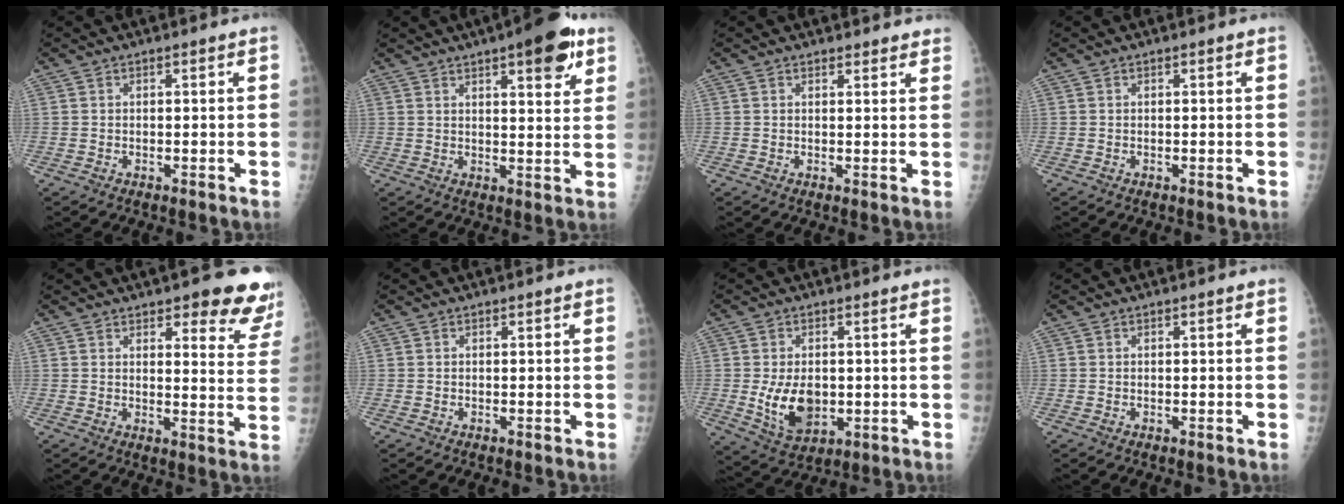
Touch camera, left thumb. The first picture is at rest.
{"total": 11.3, "force": [6.3, 3.4, 8.7], "torque": [-0.091, -0.023, 0.079]}
{"total": 2.8, "force": [2.6, 0.9, 0.4], "torque": [0.010, -0.011, 0.022]}
{"total": 0.0}
{"total": 12.5, "force": [9.7, 3.9, 6.9], "torque": [-0.034, -0.055, 0.097]}
{"total": 0.0}
{"total": 8.8, "force": [-0.3, 5.8, 6.6], "torque": [-0.094, -0.015, 0.011]}
{"total": 0.0}